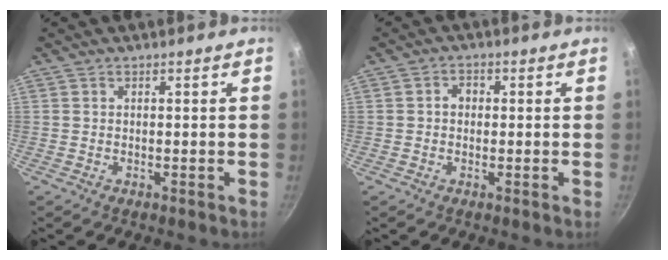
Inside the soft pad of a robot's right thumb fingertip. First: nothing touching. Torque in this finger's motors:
{"motor_torque": [-0.03, -0.15, 0.52, 0.24, 0.03]}